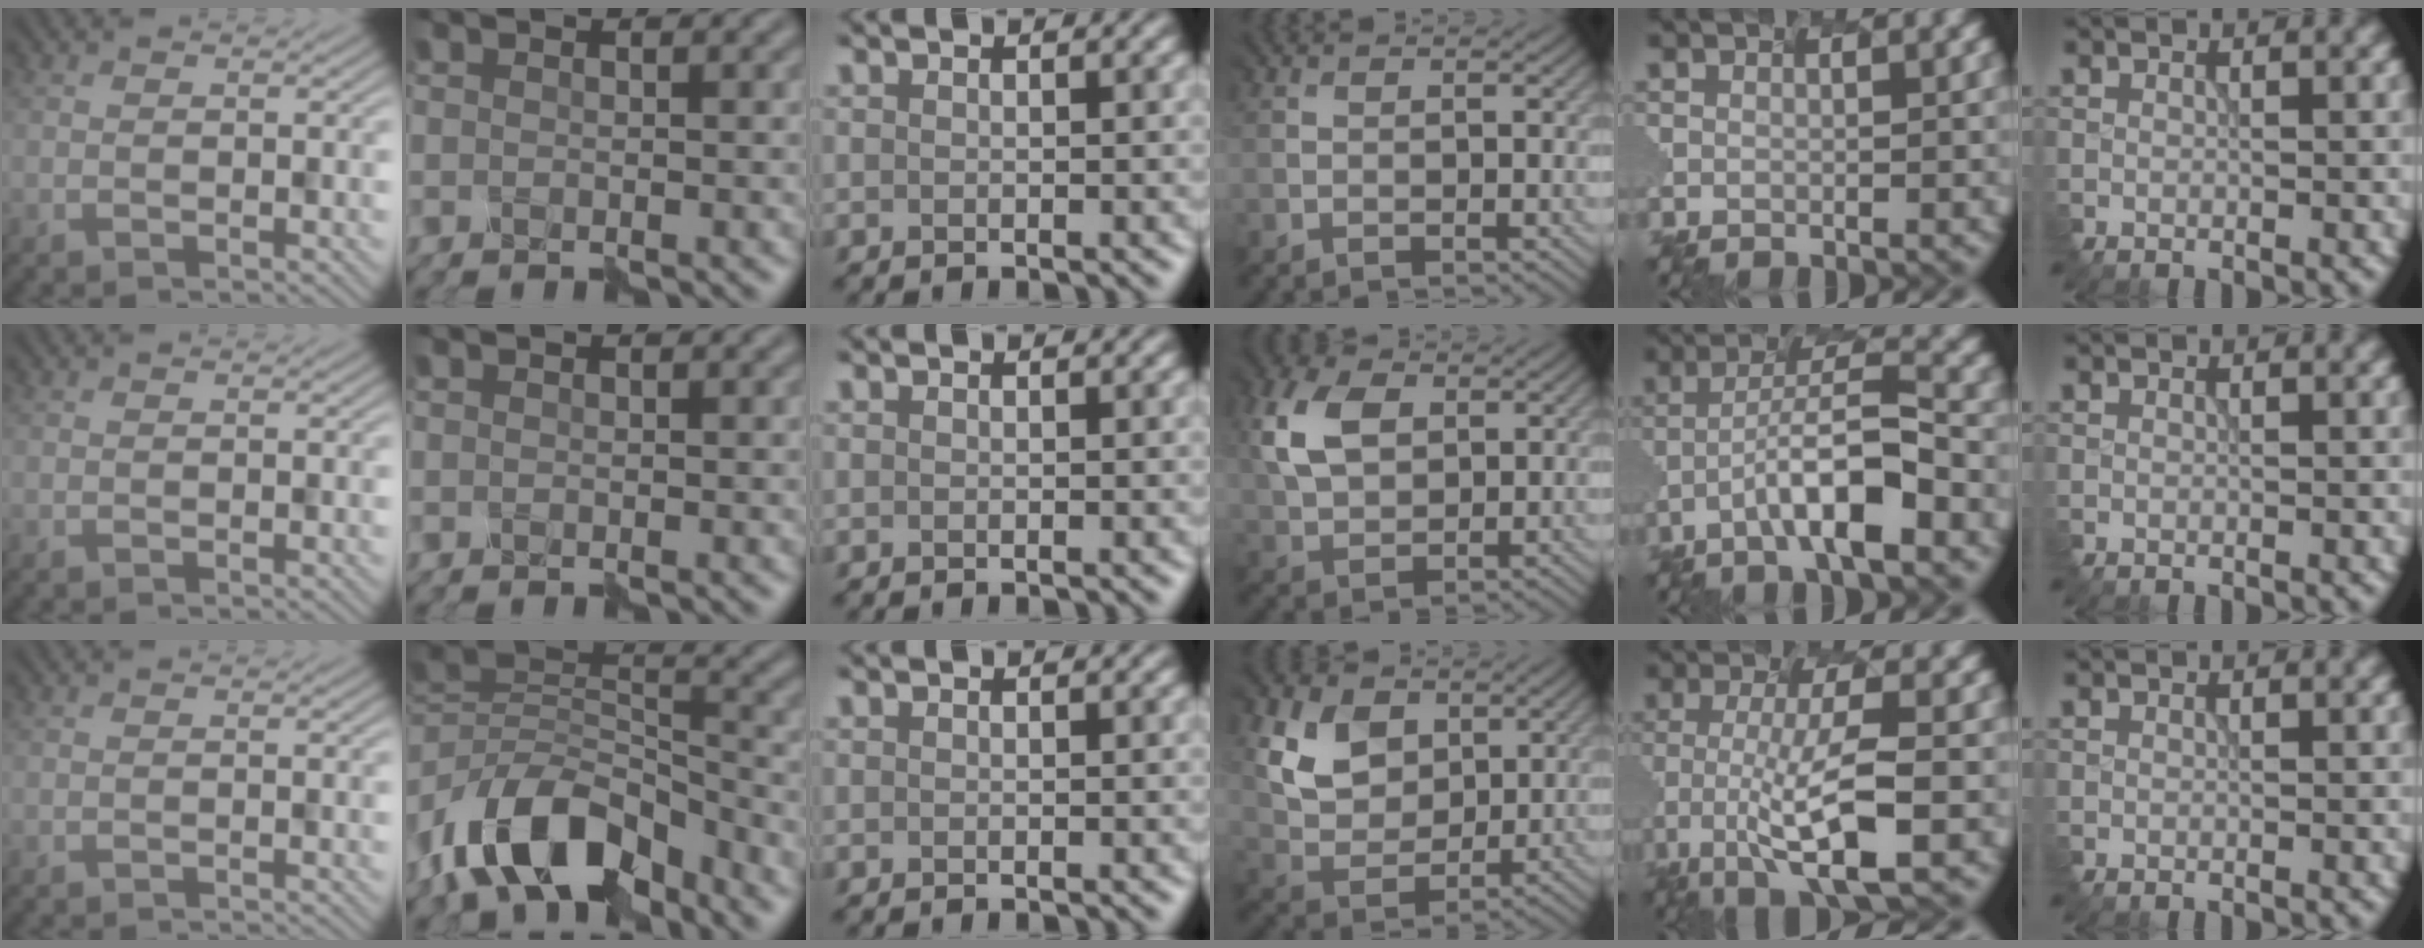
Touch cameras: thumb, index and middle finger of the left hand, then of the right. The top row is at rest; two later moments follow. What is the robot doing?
{"motion": "disassemble", "object": "puzzle pieces"}